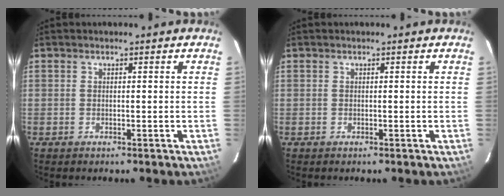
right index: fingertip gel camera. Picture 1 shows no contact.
{"total": 0.0}